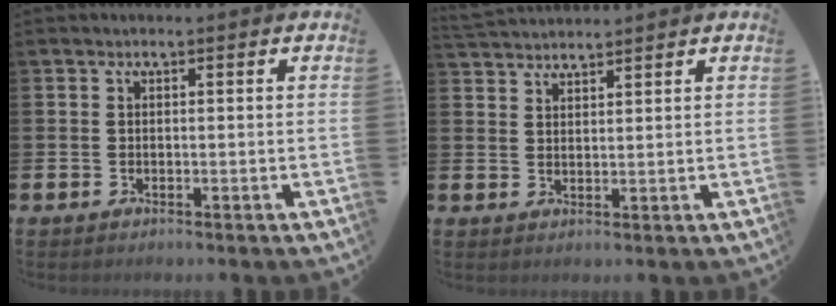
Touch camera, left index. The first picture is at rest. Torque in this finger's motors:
{"motor_torque": [0.53, -0.66, 0.13, 0.08]}